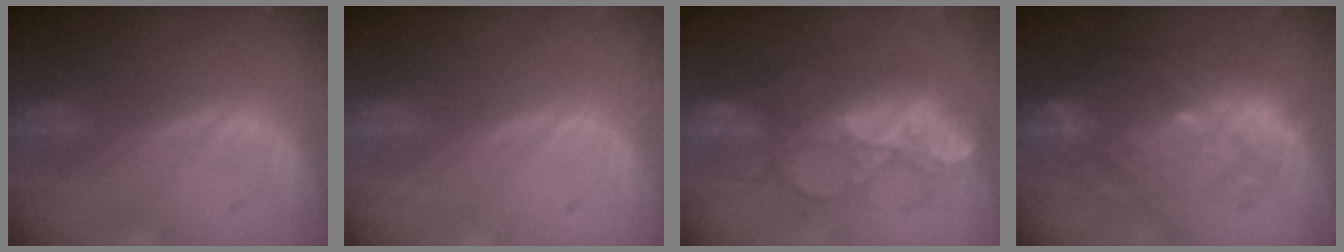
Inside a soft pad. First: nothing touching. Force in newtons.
{"total": 0.0}
{"total": 9.0, "press": 8.7, "slide": 2.3}
{"total": 11.0, "press": 9.8, "slide": 5.0}